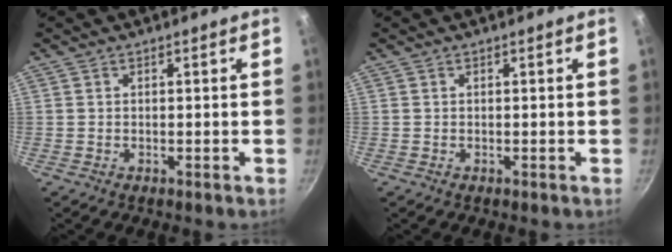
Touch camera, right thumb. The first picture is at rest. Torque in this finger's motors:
{"motor_torque": [-0.12, 0.12, 0.19, 0.08, 0.03]}